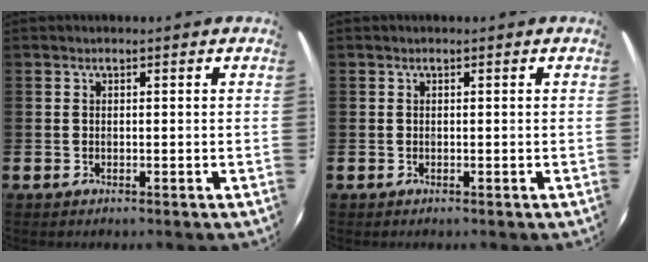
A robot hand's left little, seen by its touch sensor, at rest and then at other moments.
{"total": 0.0}